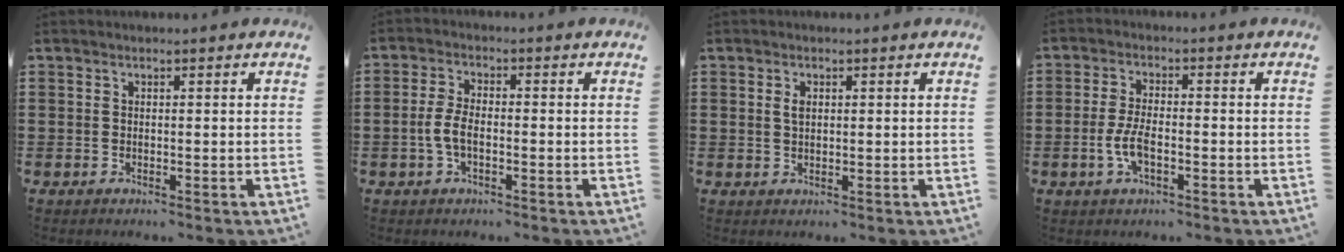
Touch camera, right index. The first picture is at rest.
{"total": 3.9, "force": [-1.0, 1.8, 3.3], "torque": [-0.087, -0.005, -0.027]}
{"total": 1.6, "force": [0.5, 0.8, 1.3], "torque": [-0.029, 0.006, 0.008]}
{"total": 4.7, "force": [-1.4, 1.9, 4.1], "torque": [-0.098, -0.004, -0.032]}